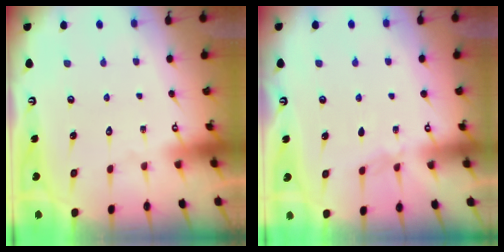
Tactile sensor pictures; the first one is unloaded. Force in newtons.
{"total": 3.0, "press": 3.0, "slide": 0.5}